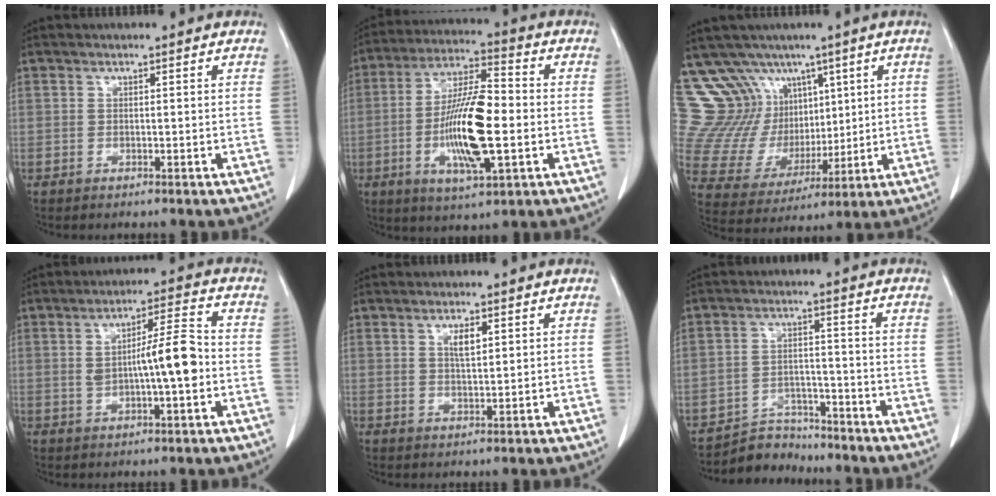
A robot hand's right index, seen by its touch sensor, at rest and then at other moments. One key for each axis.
{"total": 14.2, "fx": -2.6, "fy": 2.9, "fz": 13.6, "tx": -0.259, "ty": -0.003, "tz": -0.047}
{"total": 12.7, "fx": 8.1, "fy": 9.3, "fz": 3.1, "tx": -0.073, "ty": 0.048, "tz": 0.172}
{"total": 8.2, "fx": -0.6, "fy": 1.0, "fz": 8.1, "tx": -0.132, "ty": 0.012, "tz": -0.010}
{"total": 2.6, "fx": 1.2, "fy": 0.7, "fz": 2.2, "tx": -0.040, "ty": -0.001, "tz": 0.021}
{"total": 5.2, "fx": -4.8, "fy": 1.6, "fz": -1.1, "tx": 0.023, "ty": 0.014, "tz": -0.082}